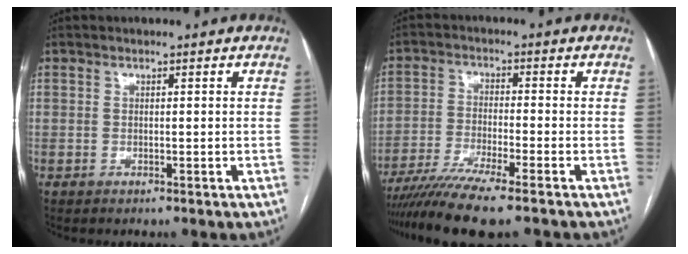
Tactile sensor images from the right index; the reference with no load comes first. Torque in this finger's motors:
{"motor_torque": [0.85, -0.86, 0.64, 0.17]}